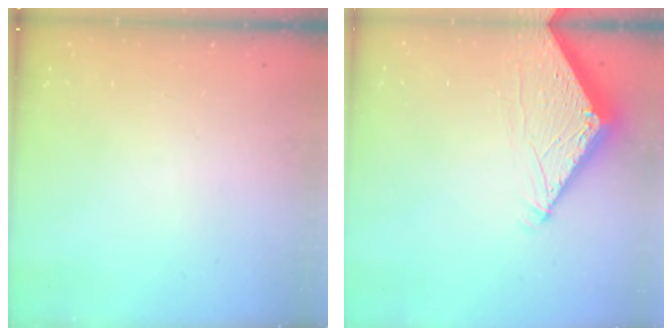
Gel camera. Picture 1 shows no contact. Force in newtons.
{"total": 5.7, "press": 5.7, "slide": 0.7}